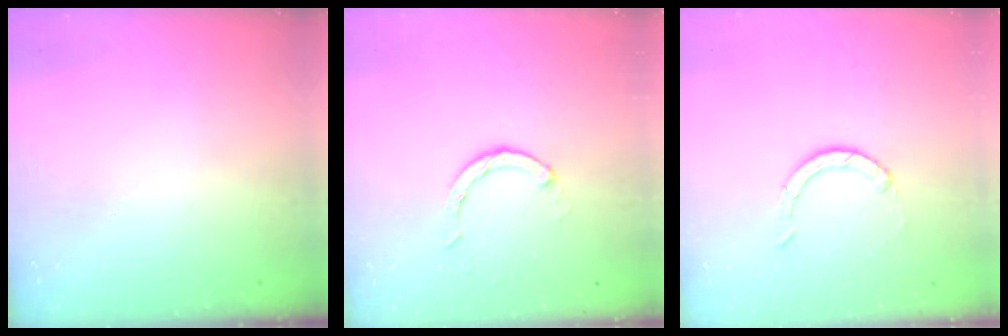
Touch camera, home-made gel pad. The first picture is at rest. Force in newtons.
{"total": 2.3, "press": 2.3, "slide": 0.2}
{"total": 0.9, "press": 0.9, "slide": 0.1}